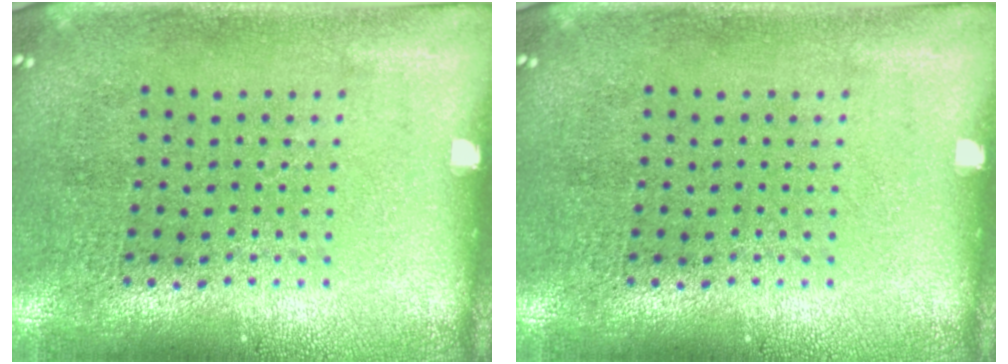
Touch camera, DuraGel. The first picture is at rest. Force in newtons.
{"total": 0.0}